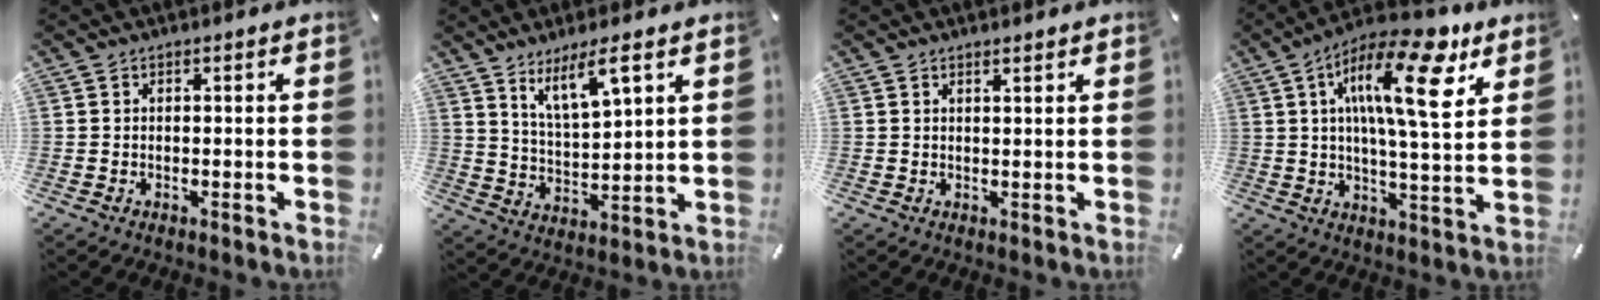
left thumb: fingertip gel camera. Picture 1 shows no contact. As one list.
[{"total": 9.2, "force": [6.8, 2.4, 5.8], "torque": [-0.115, -0.028, 0.122]}, {"total": 1.0, "force": [1.0, -0.1, 0.3], "torque": [-0.007, -0.003, 0.018]}, {"total": 19.4, "force": [8.4, 6.6, 16.2], "torque": [-0.258, -0.027, 0.131]}]